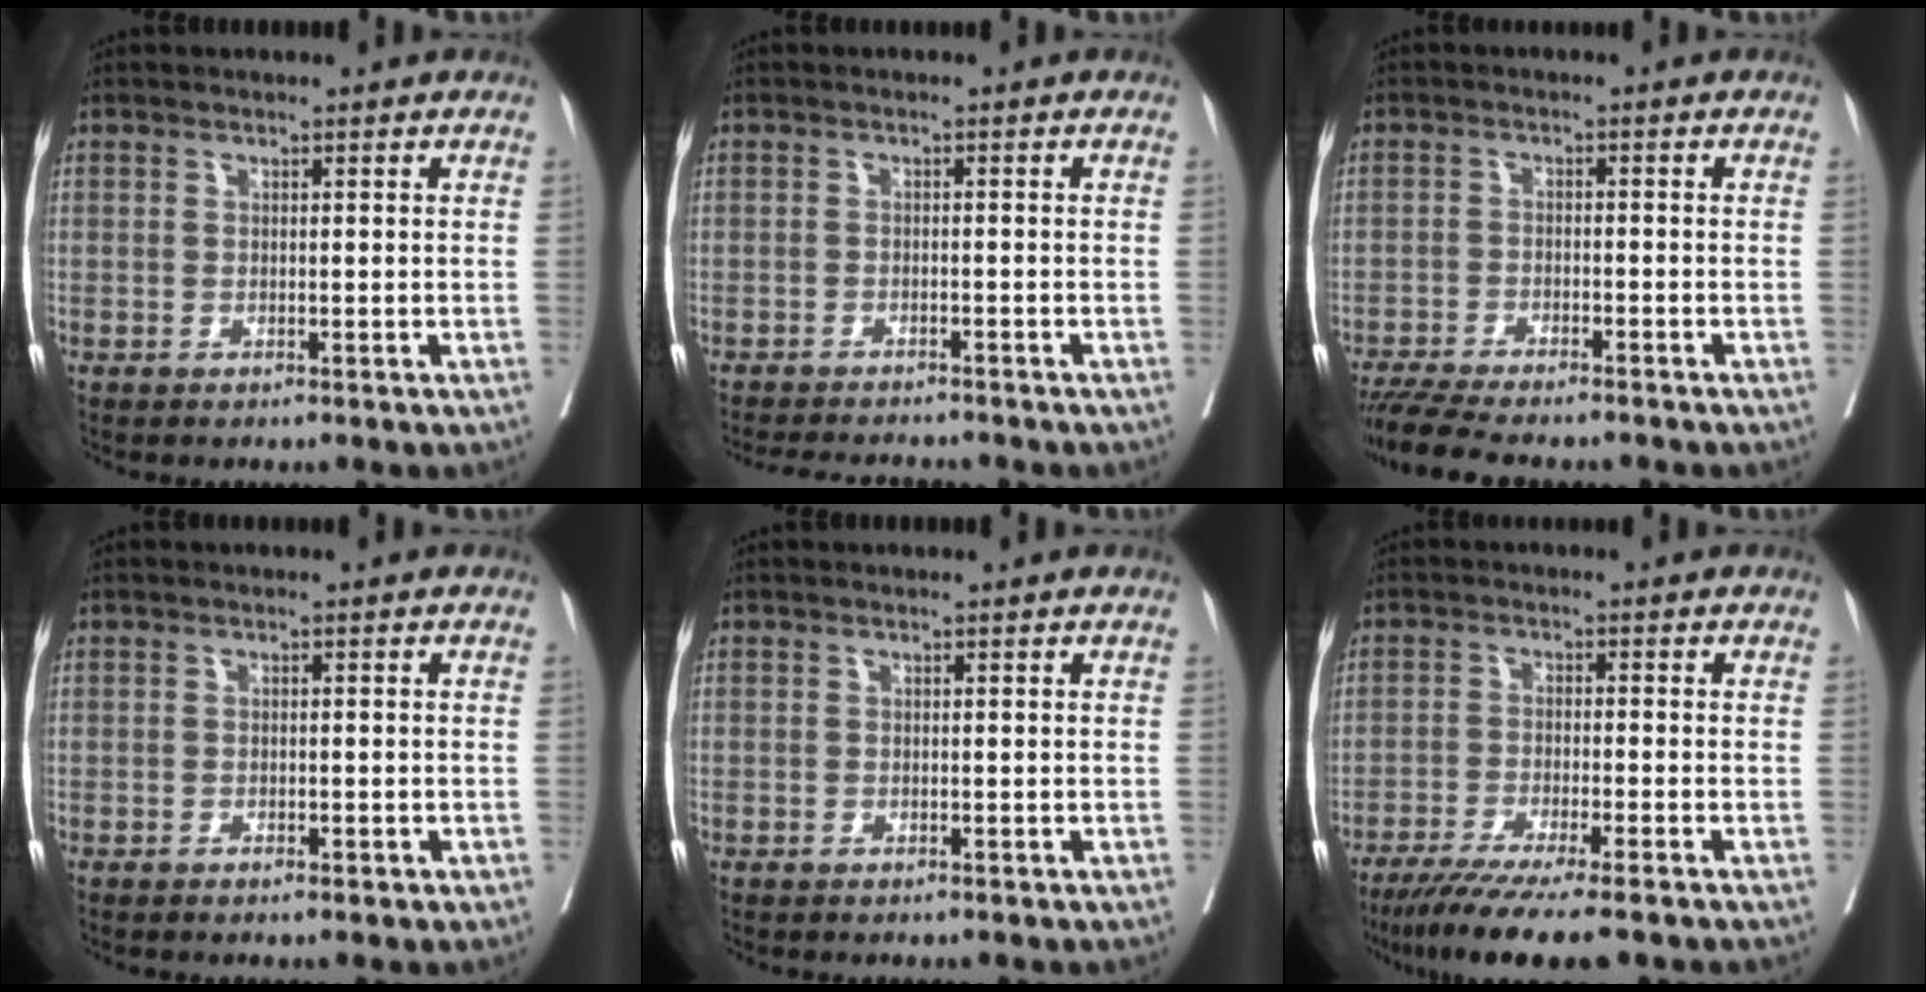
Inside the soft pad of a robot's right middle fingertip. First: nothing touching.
{"total": 7.4, "force": [-7.0, 0.7, 2.2], "torque": [-0.027, -0.007, -0.101]}
{"total": 11.6, "force": [-10.3, 1.6, 5.2], "torque": [-0.071, -0.011, -0.155]}
{"total": 2.1, "force": [-1.3, 1.0, 1.3], "torque": [-0.021, 0.001, -0.015]}
{"total": 0.6, "force": [-0.3, 0.5, 0.0], "torque": [-0.002, 0.006, -0.007]}
{"total": 10.5, "force": [-8.2, 0.0, 6.5], "torque": [-0.092, -0.026, -0.131]}